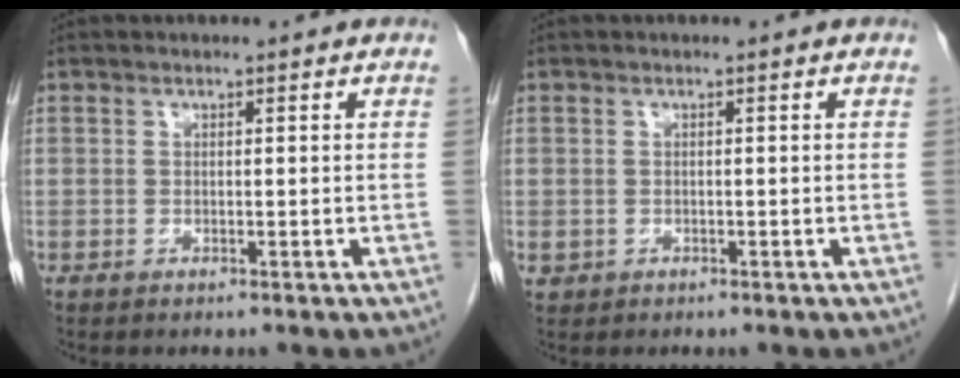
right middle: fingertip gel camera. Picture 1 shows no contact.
{"total": 0.9, "force": [-0.3, 0.9, 0.2], "torque": [-0.006, 0.003, 0.001]}